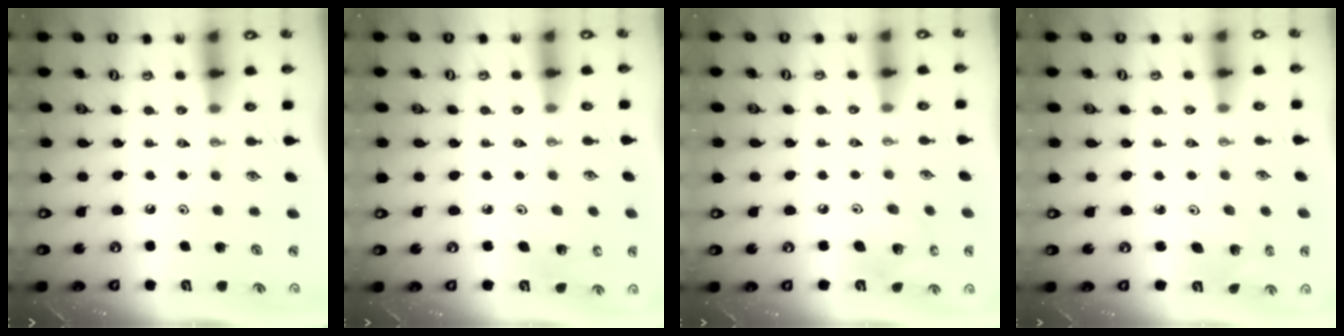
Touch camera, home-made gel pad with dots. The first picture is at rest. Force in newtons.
{"total": 3.3, "press": 3.1, "slide": 1.1}
{"total": 8.7, "press": 8.5, "slide": 1.9}
{"total": 2.8, "press": 2.8, "slide": 0.2}